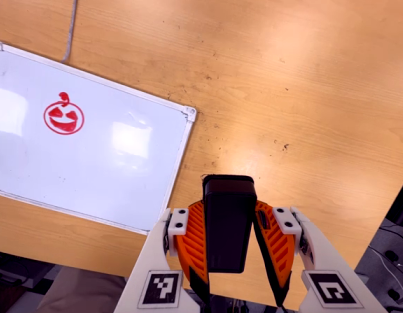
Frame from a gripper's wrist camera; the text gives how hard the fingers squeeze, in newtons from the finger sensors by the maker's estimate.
{"total": 4.7, "left": 3.7, "right": 5.7}